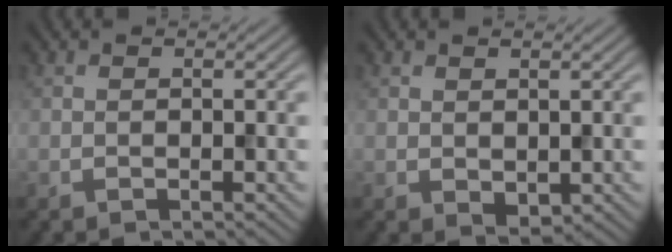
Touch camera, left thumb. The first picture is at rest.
{"total": 1.5, "force": [0.5, 1.1, 1.0], "torque": [-0.022, -0.007, 0.014]}